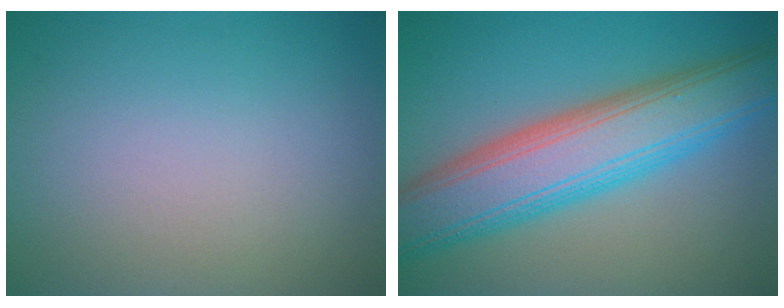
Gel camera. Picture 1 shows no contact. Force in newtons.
{"total": 9.6, "press": 9.6, "slide": 0.4}